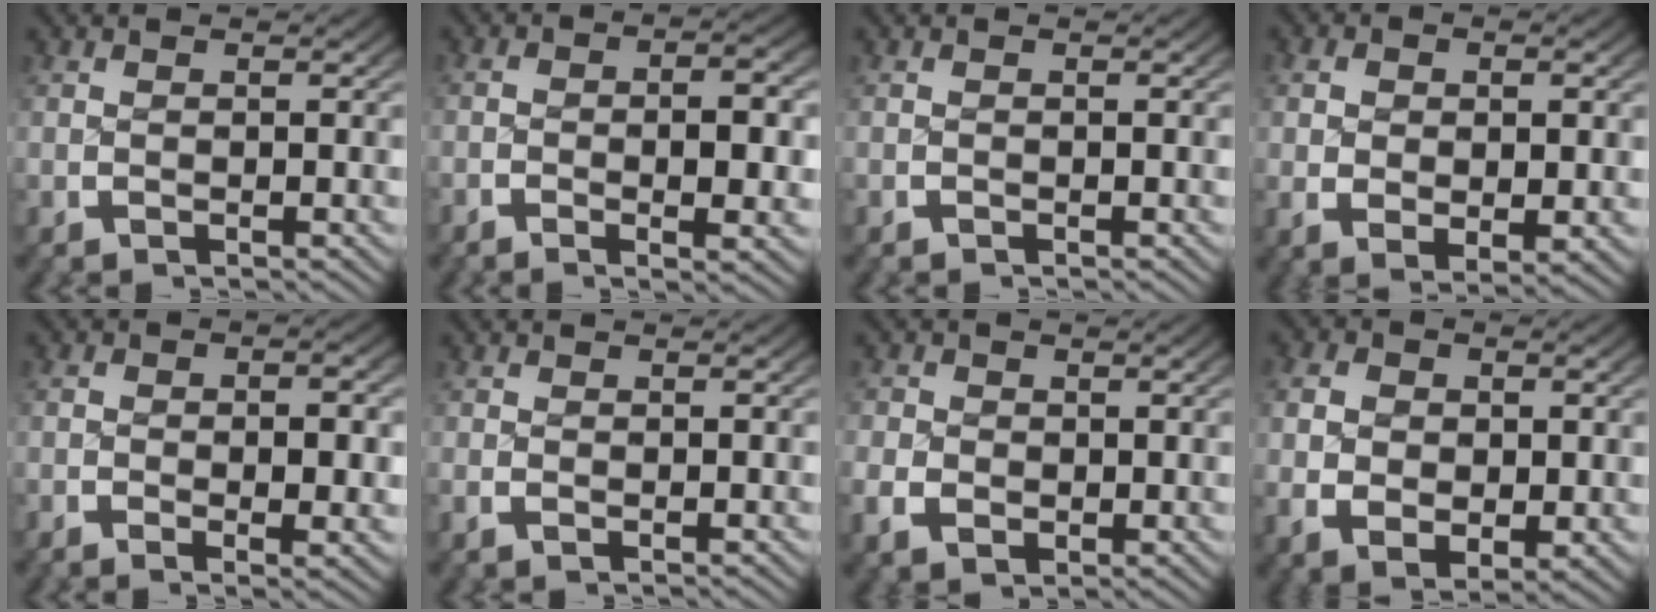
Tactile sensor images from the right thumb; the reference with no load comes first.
{"total": 3.6, "force": [-0.7, 1.2, 3.3], "torque": [-0.049, -0.006, -0.014]}
{"total": 0.0}
{"total": 3.7, "force": [0.1, 2.2, 2.9], "torque": [-0.058, -0.014, 0.014]}
{"total": 2.8, "force": [-0.6, 1.3, 2.4], "torque": [-0.038, -0.011, -0.010]}
{"total": 0.7, "force": [-0.1, 0.4, 0.5], "torque": [-0.012, 0.000, -0.002]}
{"total": 3.3, "force": [-0.2, 2.8, 1.8], "torque": [-0.036, -0.005, 0.002]}
{"total": 5.9, "force": [-0.3, 4.2, 4.1], "torque": [-0.088, -0.023, 0.012]}